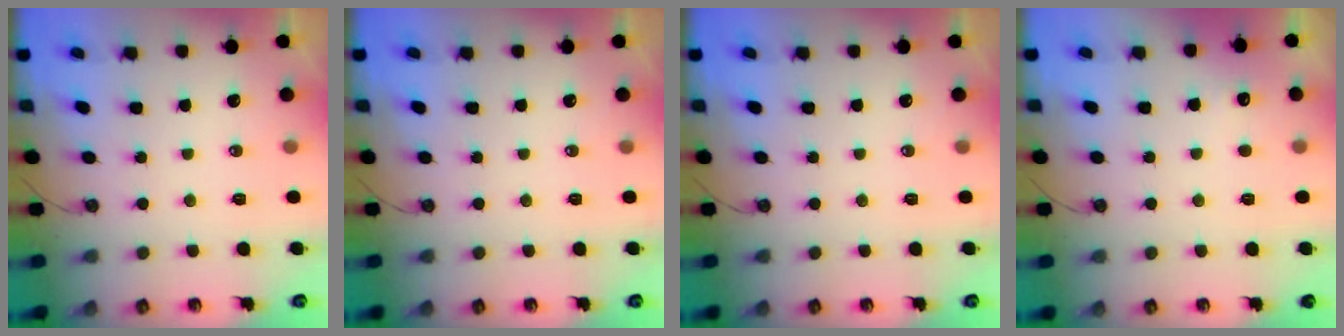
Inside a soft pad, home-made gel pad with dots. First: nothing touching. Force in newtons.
{"total": 0.0}
{"total": 0.0}
{"total": 2.9, "press": 2.7, "slide": 1.1}